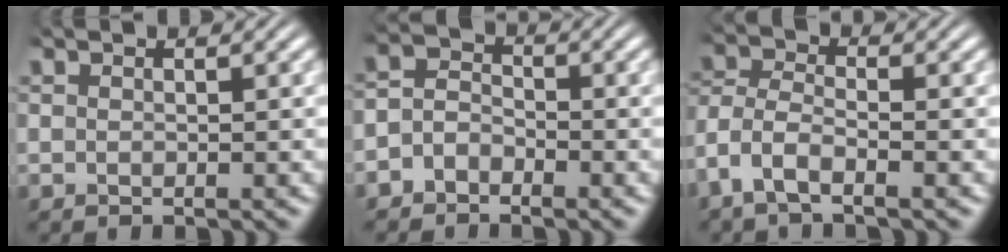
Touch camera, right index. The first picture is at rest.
{"total": 3.3, "force": [-1.8, 2.7, 0.9], "torque": [-0.015, -0.004, -0.038]}
{"total": 4.5, "force": [-1.5, 3.5, 2.3], "torque": [-0.080, -0.018, -0.027]}